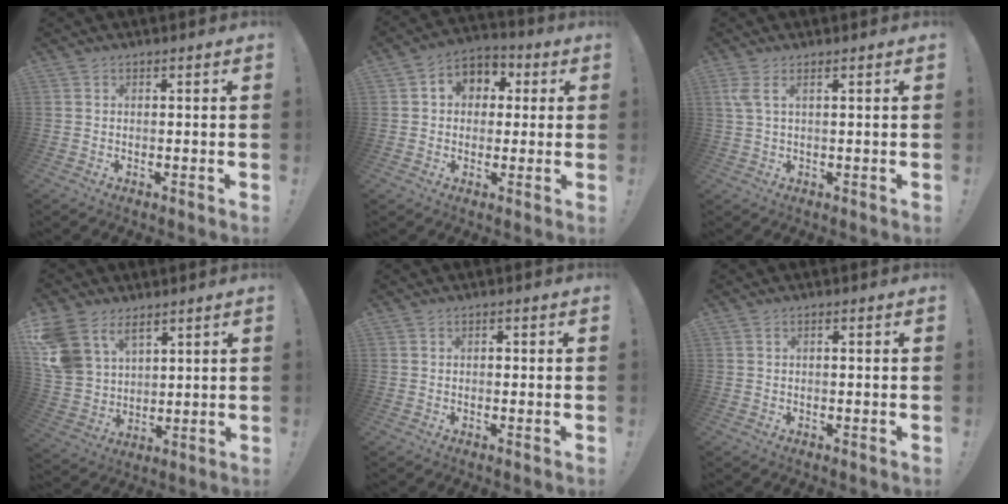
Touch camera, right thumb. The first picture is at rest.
{"total": 7.0, "force": [0.9, 6.4, 2.8], "torque": [-0.037, 0.003, 0.022]}
{"total": 3.2, "force": [1.2, 0.5, 2.9], "torque": [-0.048, -0.007, 0.020]}
{"total": 11.6, "force": [7.3, 7.7, 4.8], "torque": [-0.111, -0.050, 0.144]}
{"total": 0.6, "force": [-0.3, 0.5, 0.2], "torque": [-0.005, 0.002, -0.006]}
{"total": 0.6, "force": [-0.2, -0.1, 0.6], "torque": [-0.012, 0.000, -0.004]}